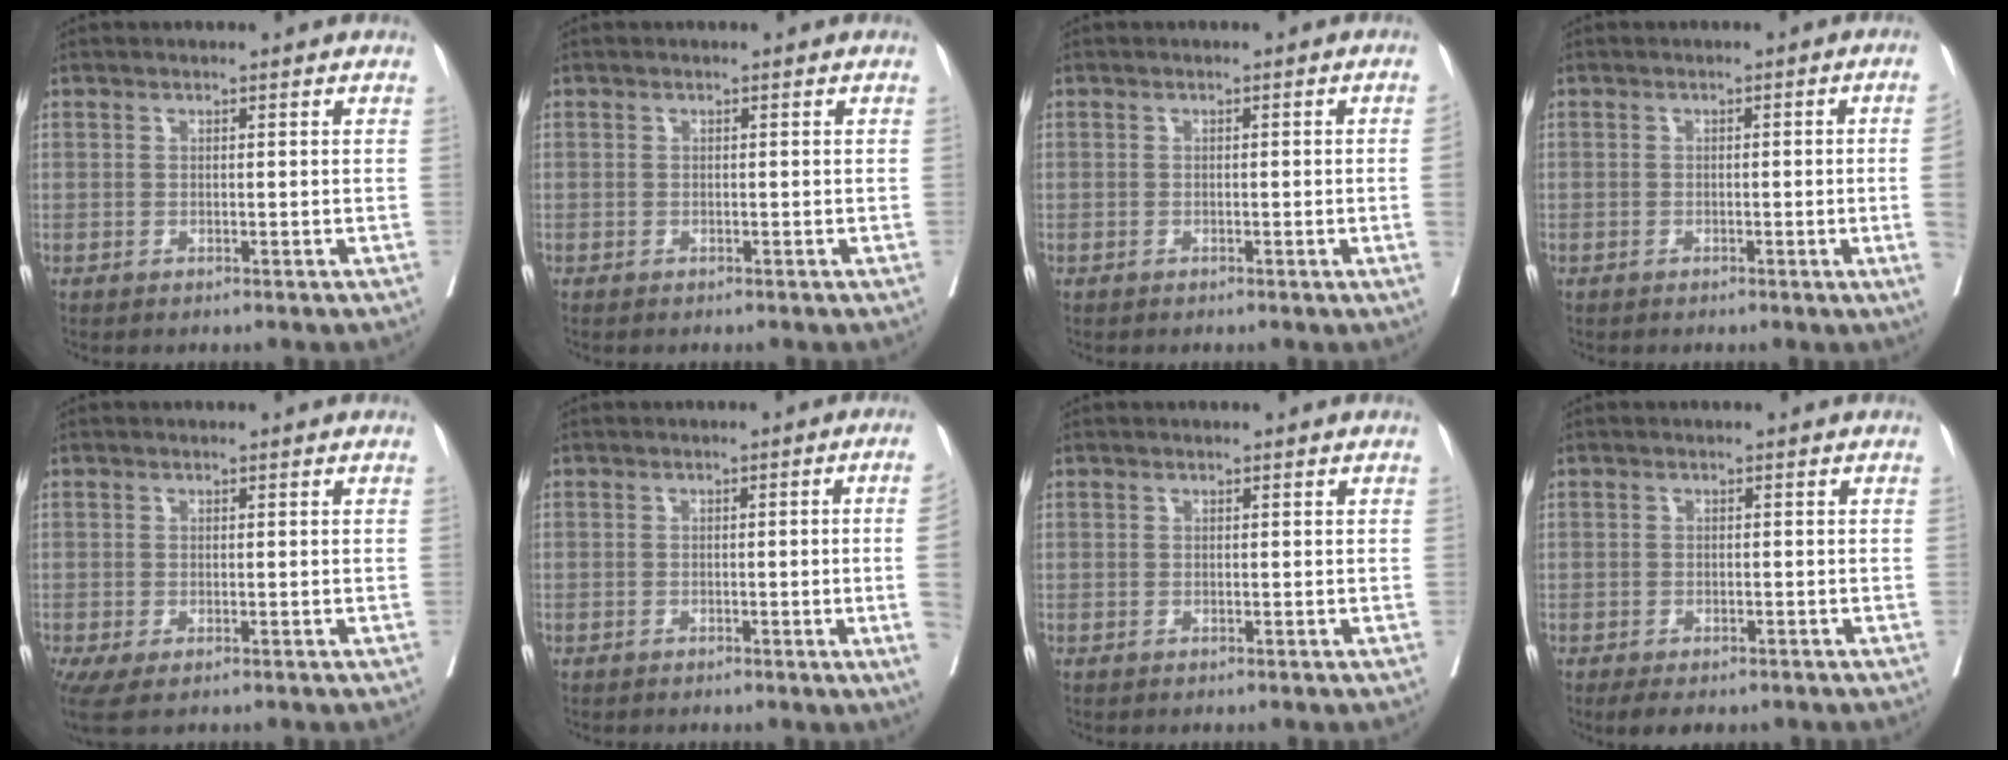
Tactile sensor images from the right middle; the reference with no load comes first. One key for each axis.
{"total": 0.6, "fx": -0.5, "fy": 0.1, "fz": 0.2, "tx": -0.003, "ty": -0.002, "tz": -0.010}
{"total": 1.8, "fx": -0.4, "fy": -0.4, "fz": 1.7, "tx": -0.025, "ty": 0.002, "tz": -0.005}
{"total": 4.3, "fx": -0.9, "fy": -1.3, "fz": 4.0, "tx": -0.046, "ty": -0.004, "tz": -0.012}
{"total": 5.3, "fx": -3.1, "fy": 2.1, "fz": 3.8, "tx": -0.074, "ty": -0.018, "tz": -0.050}
{"total": 5.5, "fx": -1.1, "fy": -1.5, "fz": 5.2, "tx": -0.059, "ty": -0.006, "tz": -0.015}
{"total": 0.0}
{"total": 4.6, "fx": -3.5, "fy": 2.2, "fz": 2.1, "tx": -0.022, "ty": -0.005, "tz": -0.048}